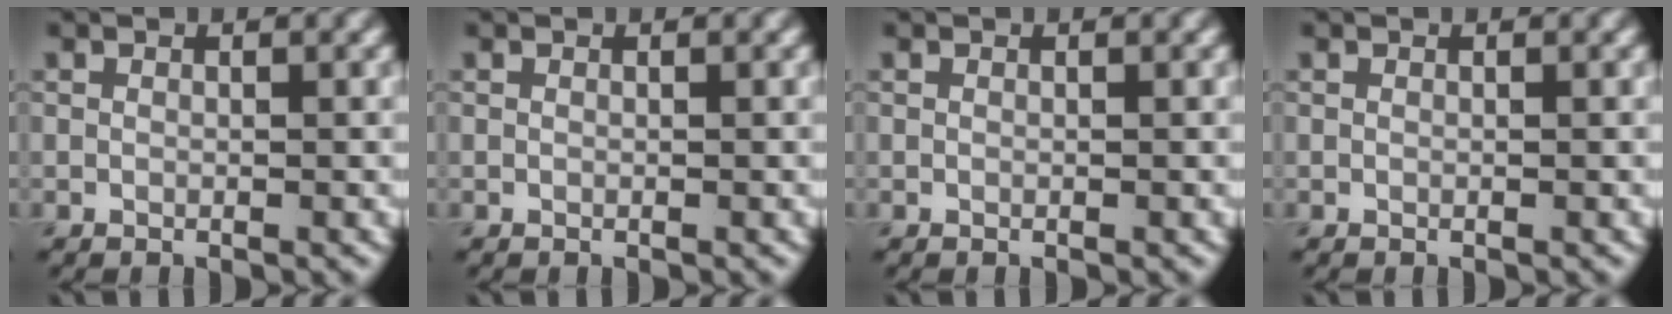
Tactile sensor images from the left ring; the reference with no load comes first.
{"total": 0.0}
{"total": 0.0}
{"total": 0.0}